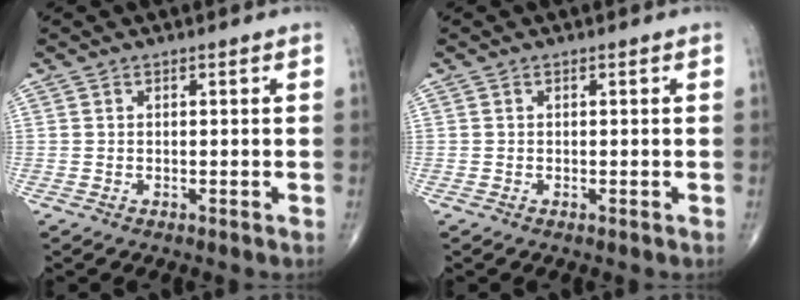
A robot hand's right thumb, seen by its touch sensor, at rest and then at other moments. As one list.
[{"total": 0.0}]